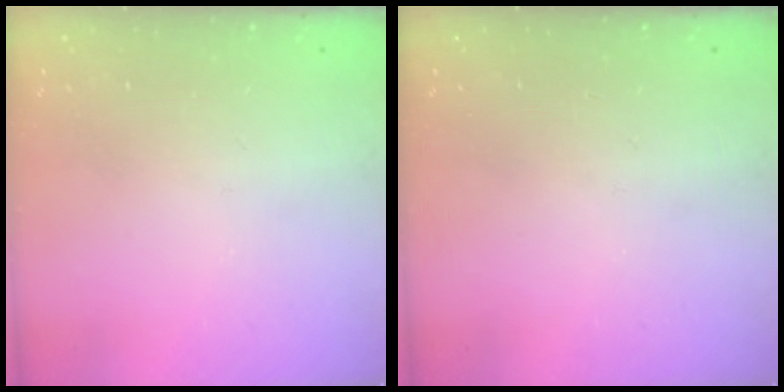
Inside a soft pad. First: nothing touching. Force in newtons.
{"total": 0.0}